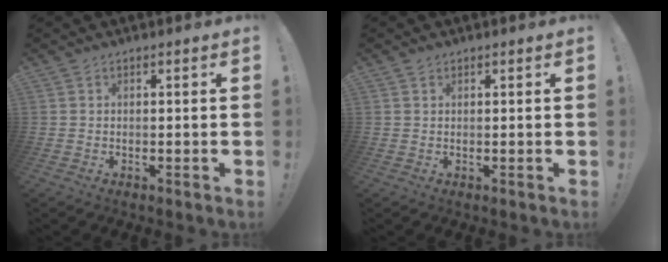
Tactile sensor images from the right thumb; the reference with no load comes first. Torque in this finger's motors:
{"motor_torque": [-0.02, 0.08, 0.22, 0.06, 0.00]}